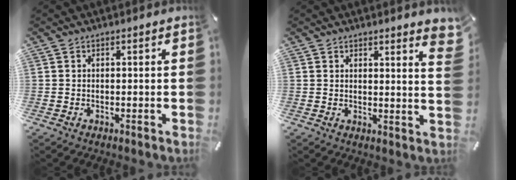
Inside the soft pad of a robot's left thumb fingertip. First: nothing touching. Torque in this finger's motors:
{"motor_torque": [0.81, -0.48, -0.19, -0.31, 0.04]}